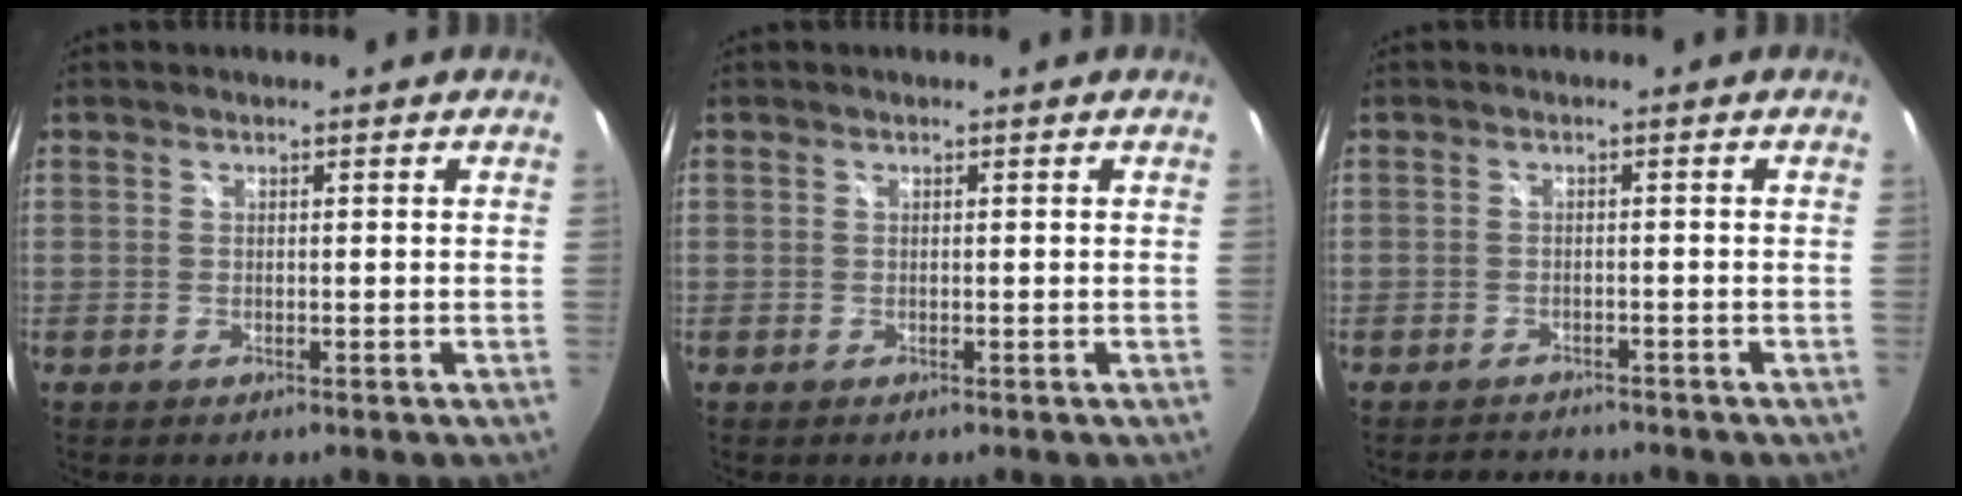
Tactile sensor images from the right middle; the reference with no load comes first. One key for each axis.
{"total": 0.0}
{"total": 3.5, "fx": -3.3, "fy": 1.1, "fz": 0.4, "tx": -0.014, "ty": -0.001, "tz": -0.050}